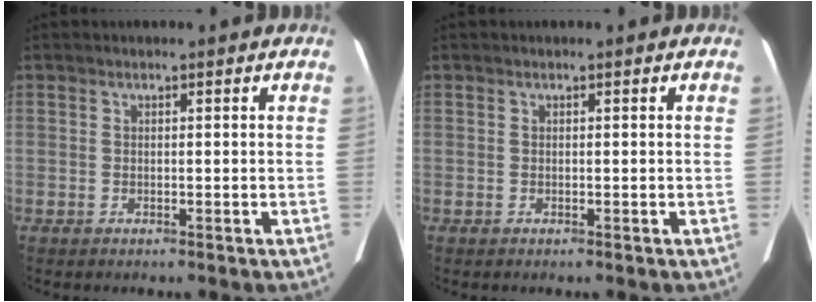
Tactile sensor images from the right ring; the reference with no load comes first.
{"total": 0.0}